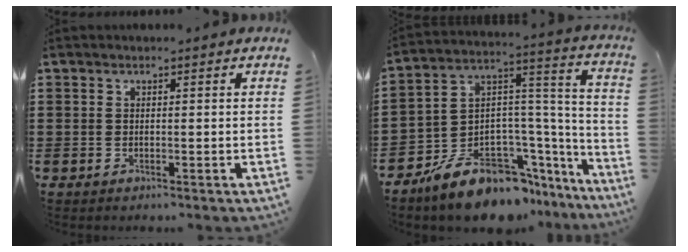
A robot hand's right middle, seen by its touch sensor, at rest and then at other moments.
{"total": 12.6, "force": [-10.0, 5.9, 5.1], "torque": [-0.101, 0.025, -0.178]}